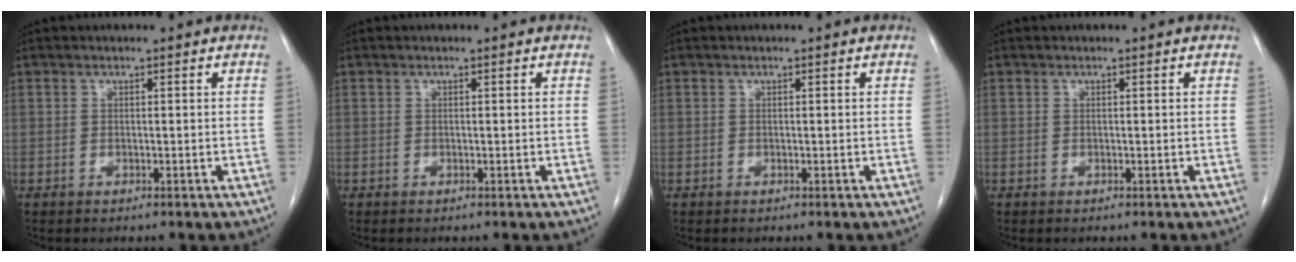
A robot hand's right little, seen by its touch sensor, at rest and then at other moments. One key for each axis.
{"total": 0.0}
{"total": 0.0}
{"total": 0.0}